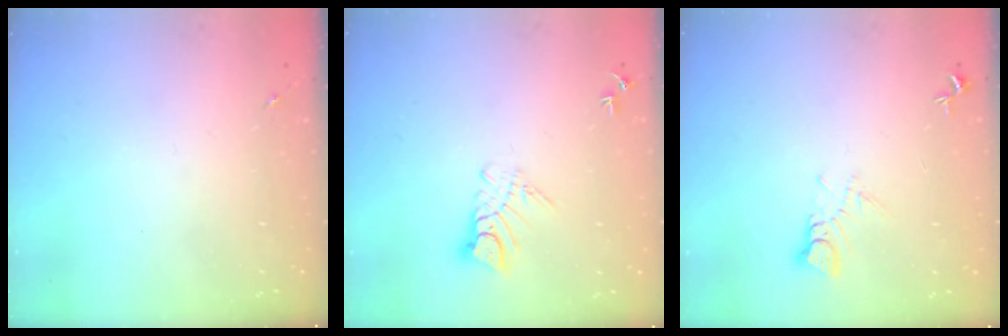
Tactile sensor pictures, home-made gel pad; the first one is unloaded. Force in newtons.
{"total": 6.5, "press": 6.5, "slide": 0.5}
{"total": 5.2, "press": 5.2, "slide": 0.3}